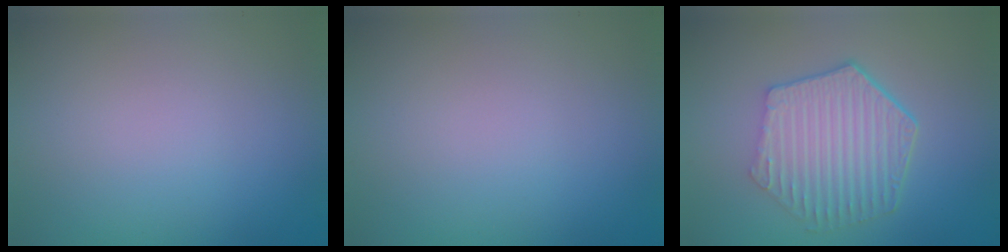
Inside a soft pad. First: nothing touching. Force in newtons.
{"total": 0.0}
{"total": 6.4, "press": 4.8, "slide": 4.2}